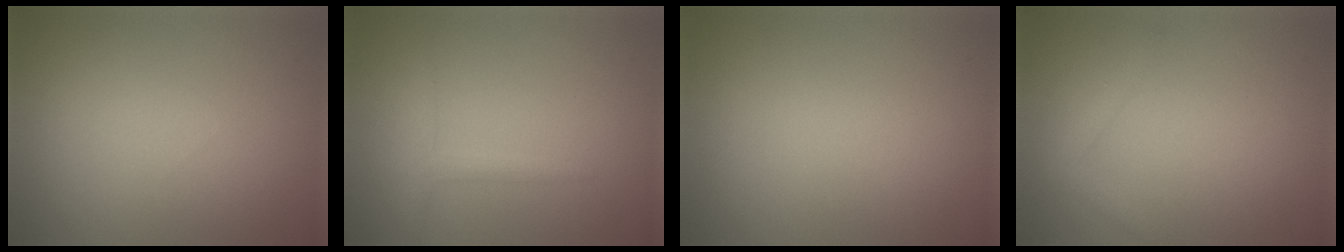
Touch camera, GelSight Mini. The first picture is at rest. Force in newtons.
{"total": 1.6, "press": 1.6, "slide": 0.1}
{"total": 0.0}
{"total": 1.3, "press": 1.3, "slide": 0.1}